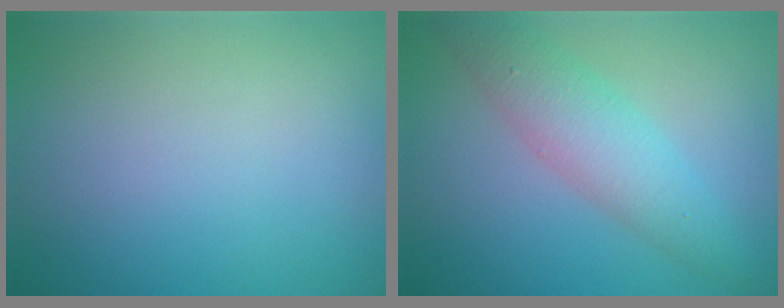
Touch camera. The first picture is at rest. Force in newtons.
{"total": 4.6, "press": 4.6, "slide": 0.1}